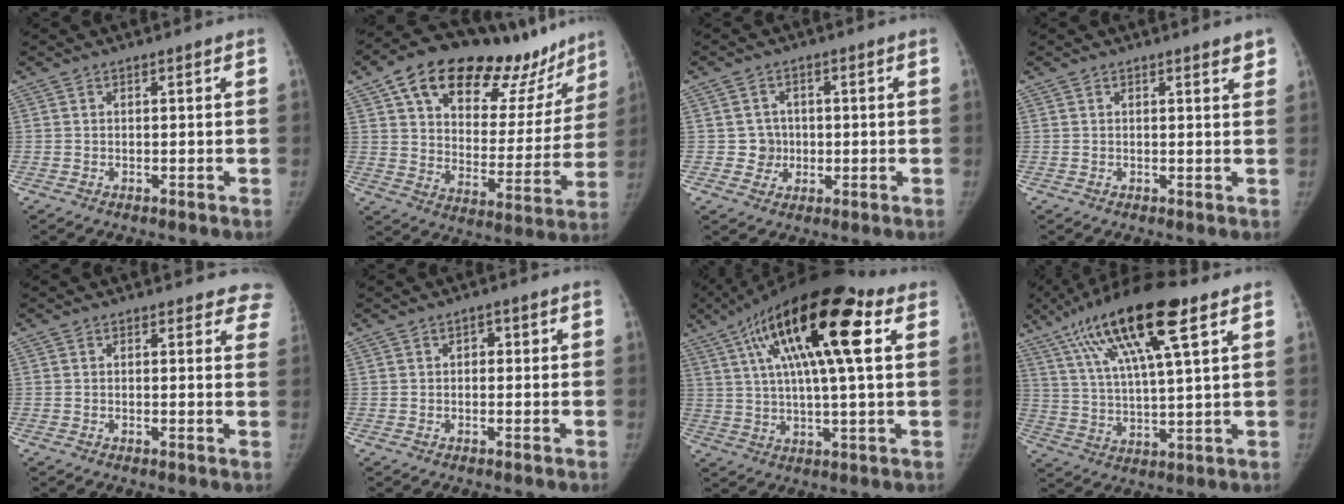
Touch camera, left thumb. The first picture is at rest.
{"total": 27.7, "force": [19.1, 13.6, 14.8], "torque": [-0.174, -0.052, 0.283]}
{"total": 4.2, "force": [-0.3, 4.1, 0.5], "torque": [0.024, 0.009, -0.004]}
{"total": 2.0, "force": [1.5, 0.4, 1.3], "torque": [-0.012, -0.007, 0.017]}
{"total": 5.4, "force": [4.8, 2.3, 0.7], "torque": [0.038, -0.019, 0.025]}
{"total": 1.8, "force": [0.2, 1.2, 1.2], "torque": [-0.003, 0.005, -0.002]}
{"total": 22.4, "force": [8.1, 6.3, 19.9], "torque": [-0.339, 0.010, 0.126]}
{"total": 19.4, "force": [9.7, 4.3, 16.2], "torque": [-0.295, -0.009, 0.173]}